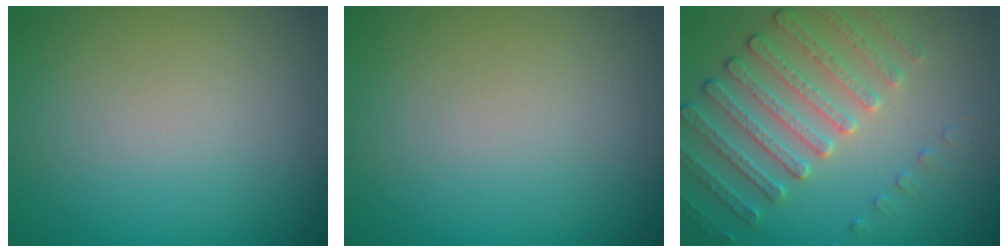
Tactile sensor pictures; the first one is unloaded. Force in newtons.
{"total": 0.0}
{"total": 4.0, "press": 3.7, "slide": 1.5}